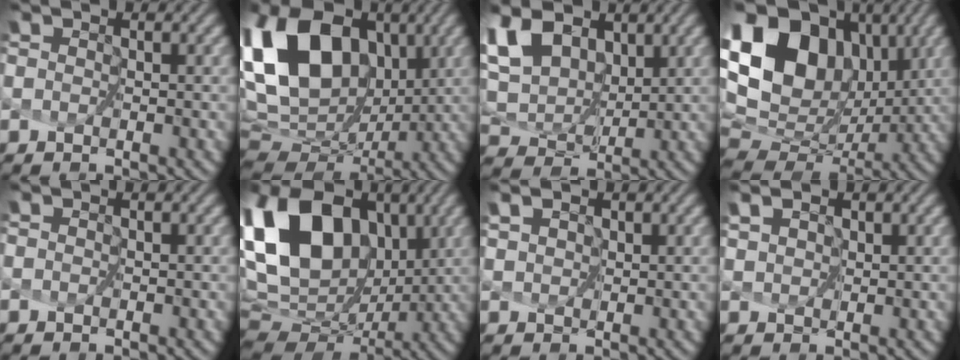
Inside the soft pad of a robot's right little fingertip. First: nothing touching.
{"total": 17.1, "force": [4.7, 11.5, 11.7], "torque": [-0.247, 0.023, 0.084]}
{"total": 8.9, "force": [4.8, 5.6, 5.0], "torque": [-0.133, 0.016, 0.090]}
{"total": 18.7, "force": [7.1, 13.4, 10.9], "torque": [-0.242, 0.053, 0.141]}
{"total": 0.0}
{"total": 17.1, "force": [5.2, 11.4, 11.7], "torque": [-0.240, 0.026, 0.094]}
{"total": 2.3, "force": [1.6, 1.3, 0.9], "torque": [-0.019, 0.010, 0.017]}
{"total": 3.0, "force": [2.0, 1.8, 1.4], "torque": [-0.031, 0.011, 0.022]}